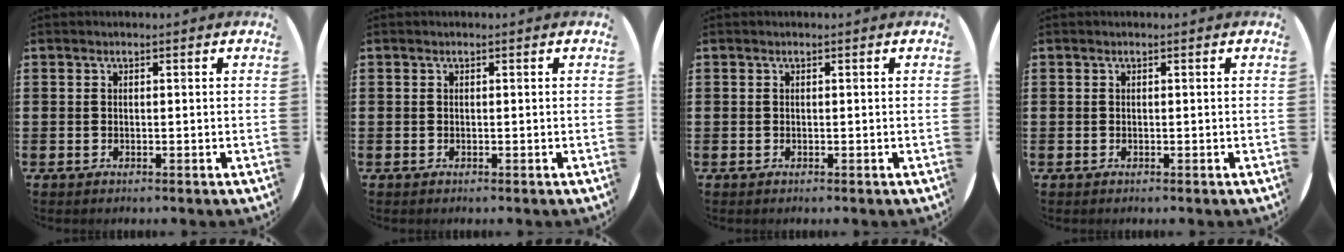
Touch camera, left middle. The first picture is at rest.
{"total": 0.0}
{"total": 0.0}
{"total": 0.0}